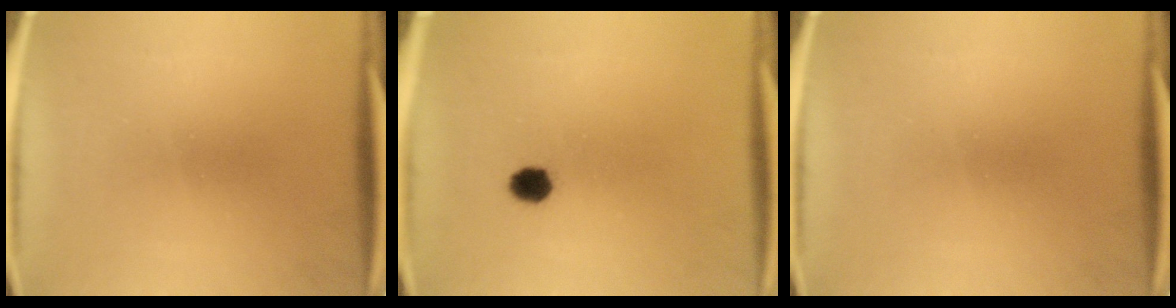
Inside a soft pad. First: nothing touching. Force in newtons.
{"total": 3.1}
{"total": 0.0}